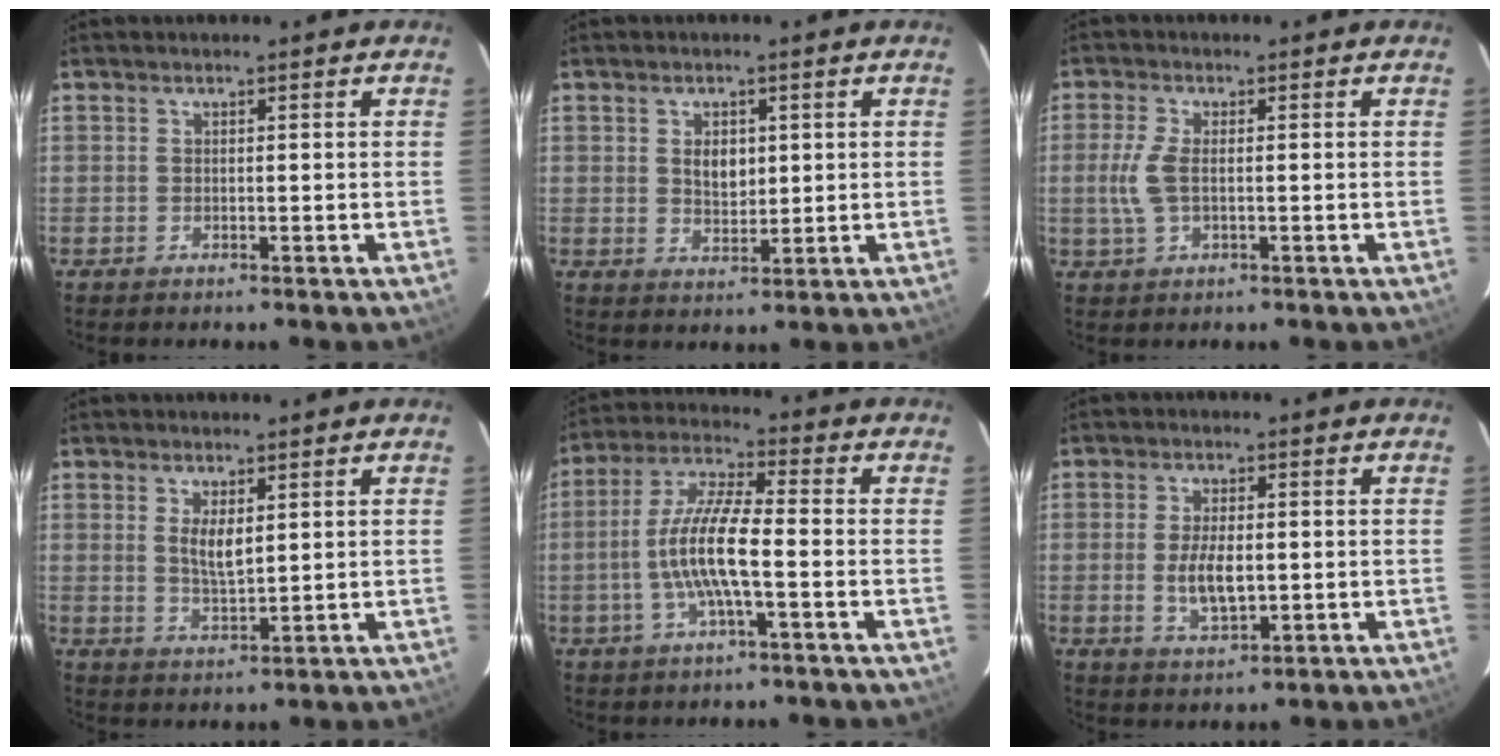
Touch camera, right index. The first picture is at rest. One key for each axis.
{"total": 4.2, "fx": 1.0, "fy": 2.9, "fz": 2.9, "tx": -0.048, "ty": 0.003, "tz": 0.020}
{"total": 4.9, "fx": -0.4, "fy": 2.1, "fz": 4.4, "tx": -0.103, "ty": 0.000, "tz": -0.005}
{"total": 4.5, "fx": 1.4, "fy": 1.7, "fz": 3.9, "tx": -0.070, "ty": -0.004, "tz": 0.028}
{"total": 11.2, "fx": -2.6, "fy": 1.8, "fz": 10.8, "tx": -0.221, "ty": 0.005, "tz": -0.051}
{"total": 6.7, "fx": -0.6, "fy": 3.1, "fz": 6.0, "tx": -0.116, "ty": -0.005, "tz": -0.007}